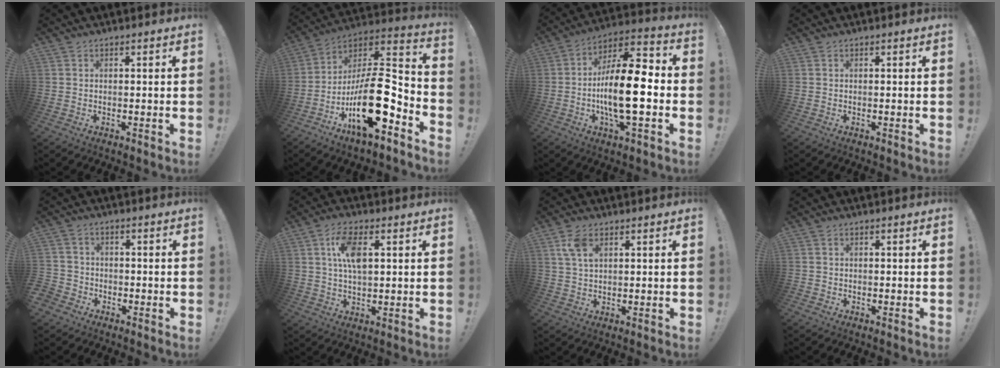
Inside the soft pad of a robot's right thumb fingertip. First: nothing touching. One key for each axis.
{"total": 21.7, "fx": -7.5, "fy": 8.4, "fz": 18.5, "tx": -0.322, "ty": 0.034, "tz": -0.121}
{"total": 19.2, "fx": -3.3, "fy": 6.4, "fz": 17.8, "tx": -0.316, "ty": 0.009, "tz": -0.055}
{"total": 0.0}
{"total": 4.1, "fx": -2.3, "fy": 3.2, "fz": 0.9, "tx": -0.034, "ty": 0.016, "tz": -0.044}
{"total": 9.2, "fx": 2.6, "fy": 4.6, "fz": 7.5, "tx": -0.128, "ty": 0.005, "tz": 0.046}
{"total": 5.9, "fx": 2.8, "fy": 3.1, "fz": 4.2, "tx": -0.077, "ty": -0.005, "tz": 0.052}
{"total": 0.7, "fx": -0.4, "fy": 0.6, "fz": 0.0, "tx": -0.006, "ty": 0.005, "tz": -0.006}